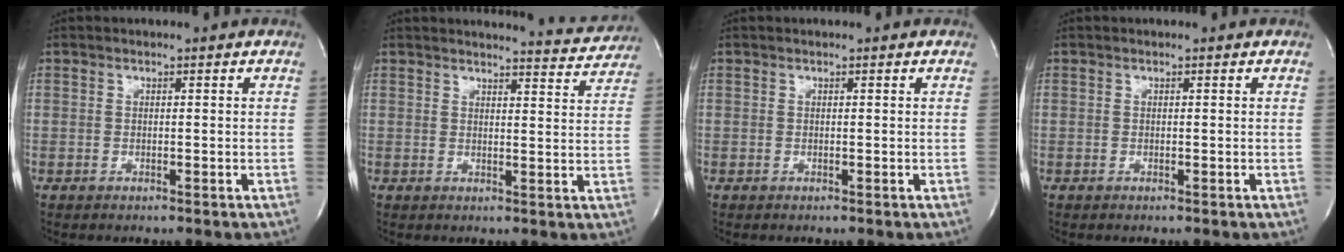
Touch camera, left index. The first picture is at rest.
{"total": 6.3, "force": [6.3, 0.0, -0.2], "torque": [0.003, -0.032, 0.055]}
{"total": 0.0}
{"total": 0.0}